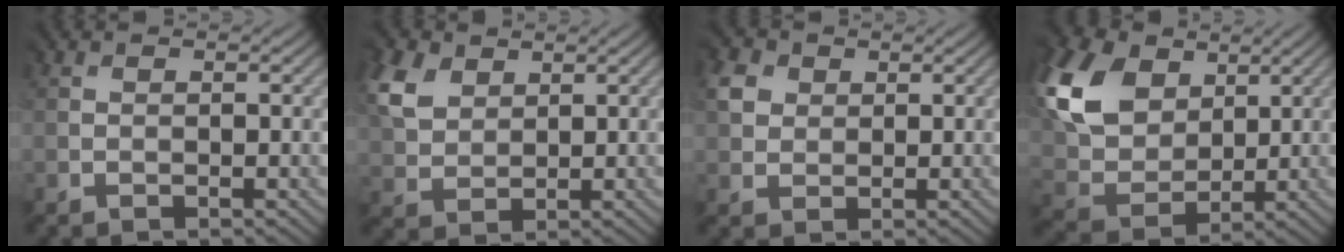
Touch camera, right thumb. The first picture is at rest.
{"total": 6.1, "force": [3.6, 4.3, 2.3], "torque": [-0.097, 0.018, 0.075]}
{"total": 3.4, "force": [1.7, 3.0, 0.1], "torque": [-0.021, 0.002, 0.029]}
{"total": 13.1, "force": [5.9, 9.3, 7.1], "torque": [-0.200, 0.024, 0.110]}